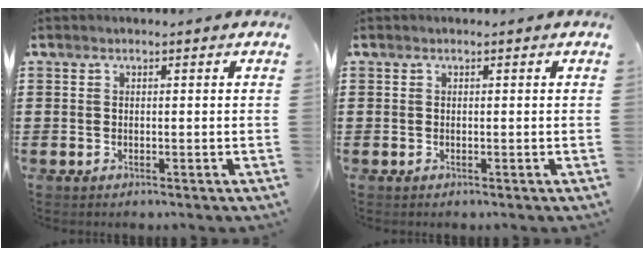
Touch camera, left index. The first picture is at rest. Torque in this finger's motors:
{"motor_torque": [-0.04, 0.00, -0.02, -0.01]}